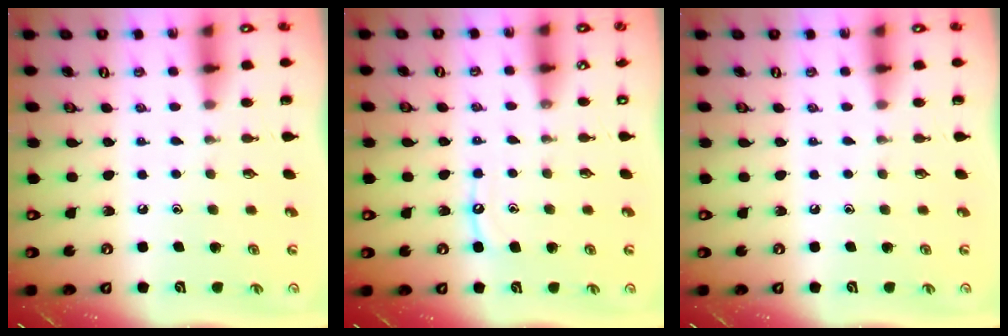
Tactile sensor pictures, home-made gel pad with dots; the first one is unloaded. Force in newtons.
{"total": 5.9, "press": 5.9, "slide": 0.6}
{"total": 0.0}